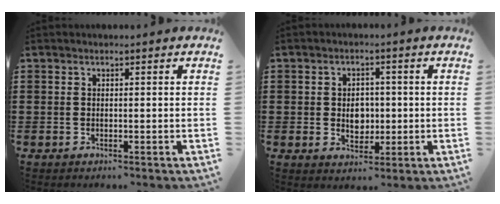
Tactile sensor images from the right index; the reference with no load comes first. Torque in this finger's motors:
{"motor_torque": [1.09, 0.44, 0.47, 0.03]}